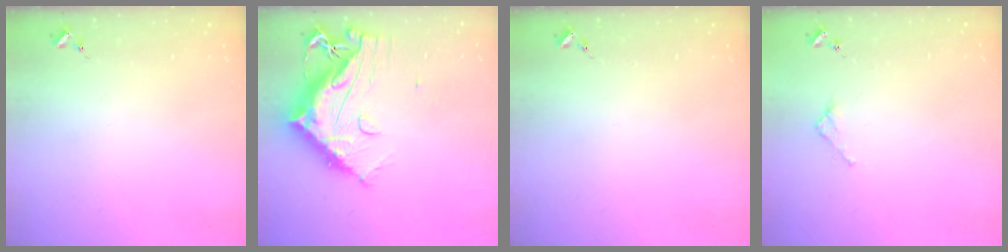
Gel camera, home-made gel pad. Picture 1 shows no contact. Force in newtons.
{"total": 16.4, "press": 16.3, "slide": 1.5}
{"total": 0.0}
{"total": 2.4, "press": 2.3, "slide": 0.3}